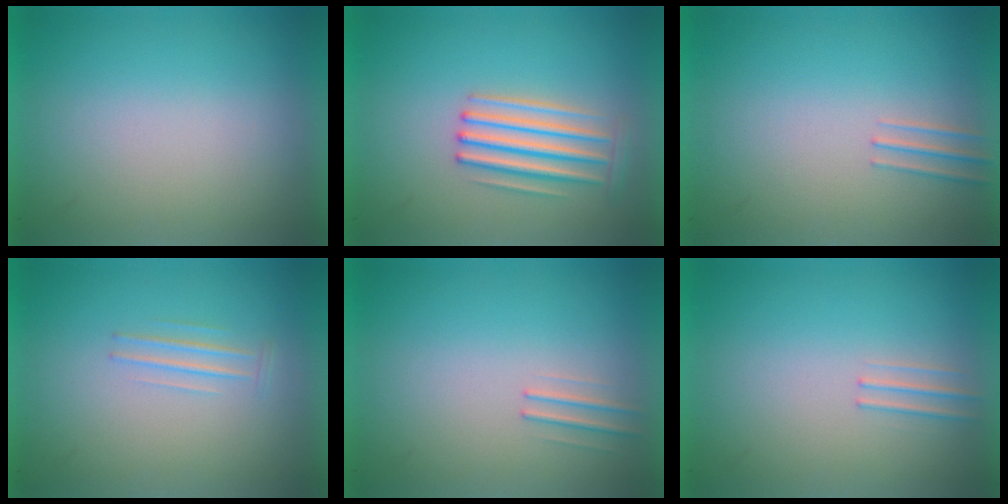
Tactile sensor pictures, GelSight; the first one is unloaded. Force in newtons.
{"total": 3.2}
{"total": 1.0}
{"total": 1.1}
{"total": 1.1}
{"total": 1.1}